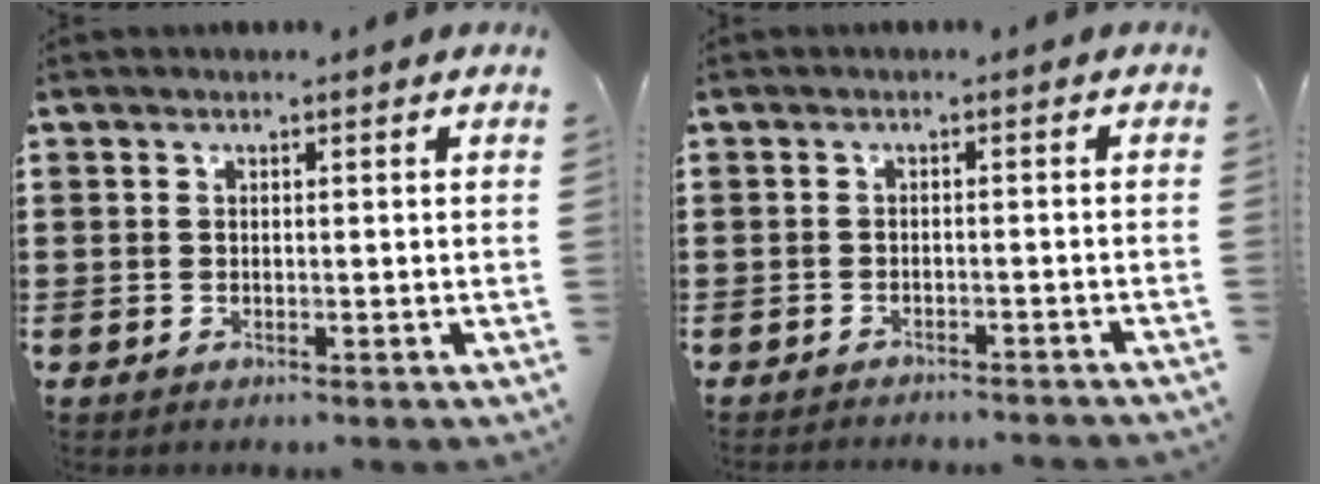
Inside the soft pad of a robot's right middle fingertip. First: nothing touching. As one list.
[{"total": 1.5, "force": [-1.5, -0.1, 0.2], "torque": [-0.005, 0.004, -0.031]}]